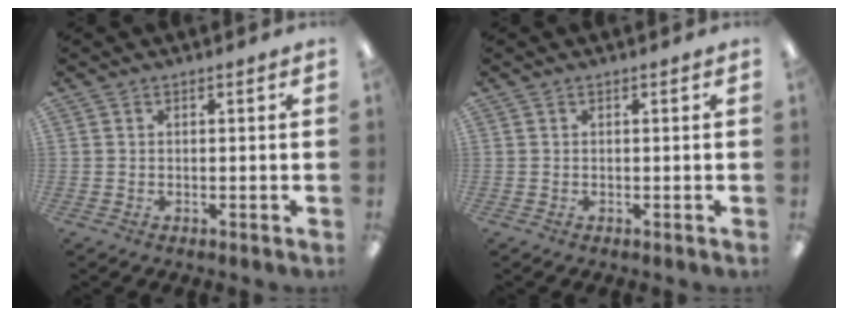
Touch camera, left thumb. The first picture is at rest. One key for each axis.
{"total": 0.0}